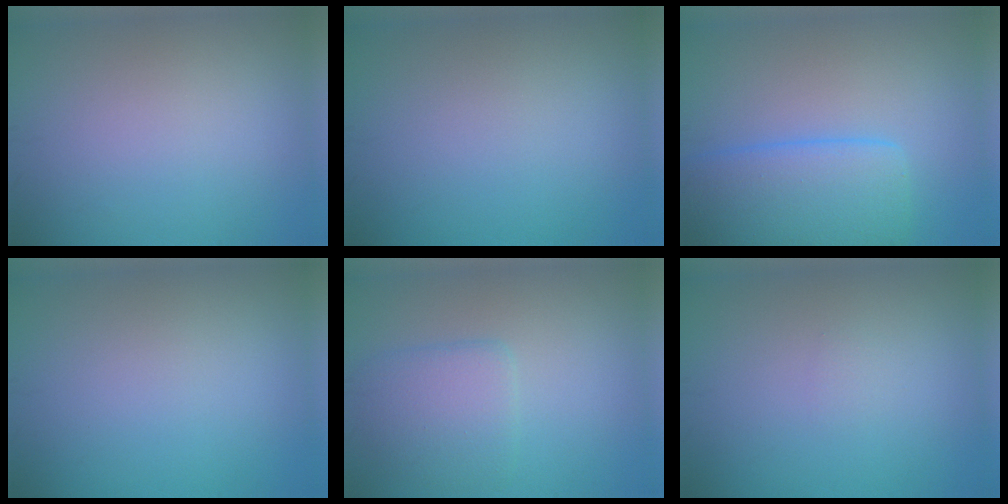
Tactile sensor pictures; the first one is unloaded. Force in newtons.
{"total": 0.0}
{"total": 6.5, "press": 6.5, "slide": 0.3}
{"total": 0.0}
{"total": 3.6, "press": 3.6, "slide": 0.2}
{"total": 0.5, "press": 0.5, "slide": 0.1}